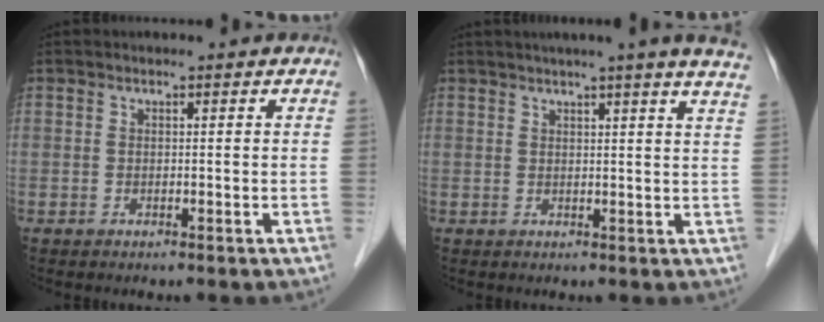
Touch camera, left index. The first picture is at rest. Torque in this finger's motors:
{"motor_torque": [0.15, -1.10, 0.38, 0.08]}